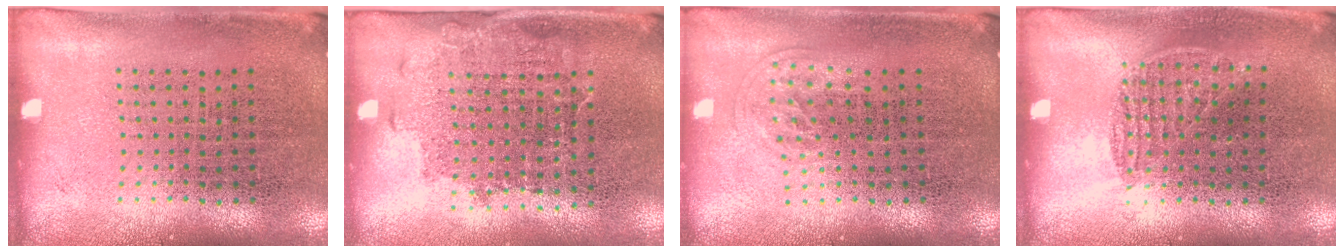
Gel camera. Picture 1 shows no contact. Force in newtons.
{"total": 1.3, "press": 1.1, "slide": 0.8}
{"total": 1.0, "press": 0.6, "slide": 0.8}
{"total": 0.8, "press": 0.7, "slide": 0.5}